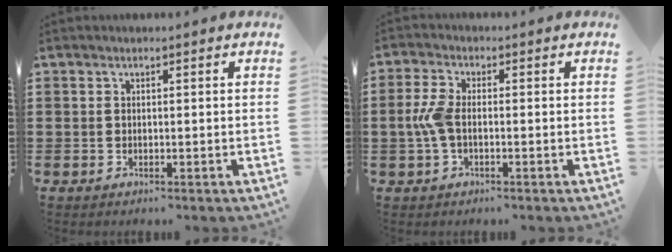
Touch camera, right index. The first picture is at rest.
{"total": 4.4, "force": [-0.7, 1.9, 3.8], "torque": [-0.098, -0.004, -0.021]}